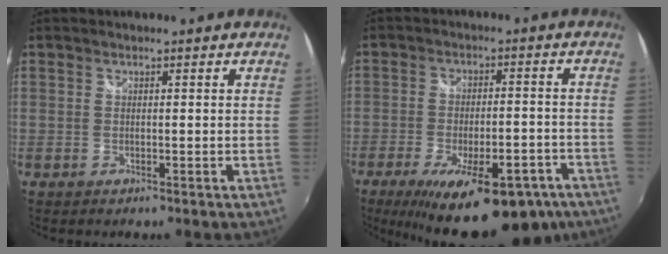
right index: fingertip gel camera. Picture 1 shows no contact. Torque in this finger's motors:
{"motor_torque": [1.96, -0.18, 1.05, 0.21]}